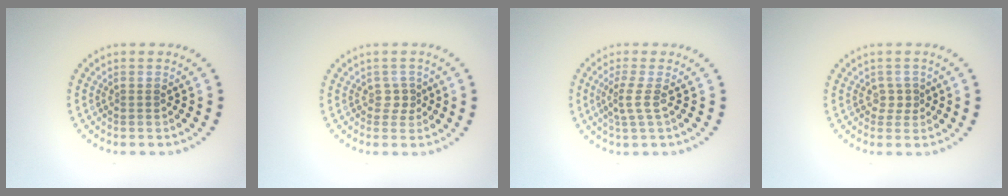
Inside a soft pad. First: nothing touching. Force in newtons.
{"total": 1.1, "press": 0.9, "slide": 0.7}
{"total": 1.9, "press": 1.4, "slide": 1.3}
{"total": 1.2, "press": 0.9, "slide": 0.7}